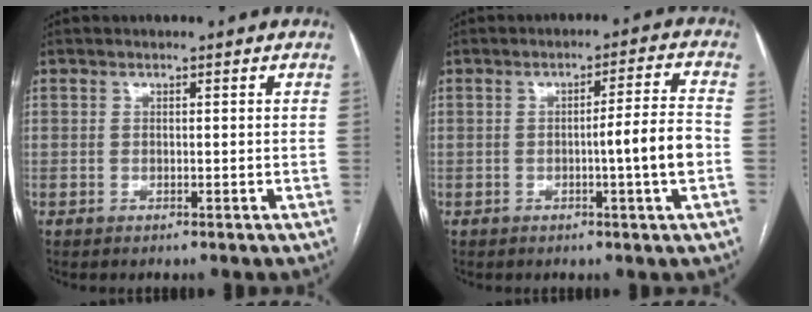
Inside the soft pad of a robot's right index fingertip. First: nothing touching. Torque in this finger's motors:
{"motor_torque": [0.72, -0.12, 0.44, 0.10]}